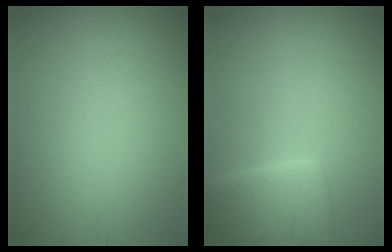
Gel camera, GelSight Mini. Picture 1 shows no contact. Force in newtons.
{"total": 5.2, "press": 5.2, "slide": 0.4}